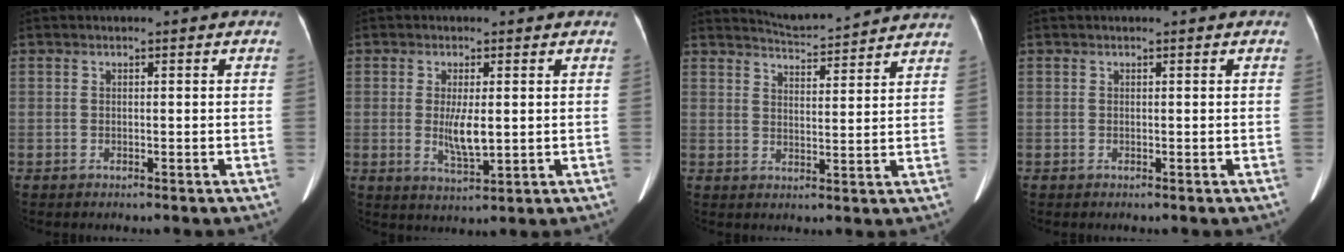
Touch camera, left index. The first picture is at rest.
{"total": 4.7, "force": [0.2, 1.1, 4.6], "torque": [-0.088, -0.012, 0.006]}
{"total": 9.8, "force": [9.6, -0.2, 1.6], "torque": [-0.038, 0.011, 0.127]}
{"total": 0.0}